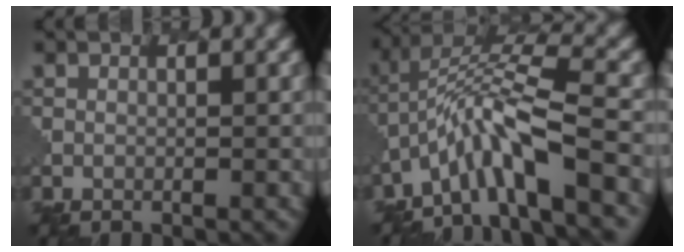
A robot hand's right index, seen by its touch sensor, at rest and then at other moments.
{"total": 7.1, "force": [-3.4, 1.5, 6.1], "torque": [-0.107, 0.018, -0.067]}